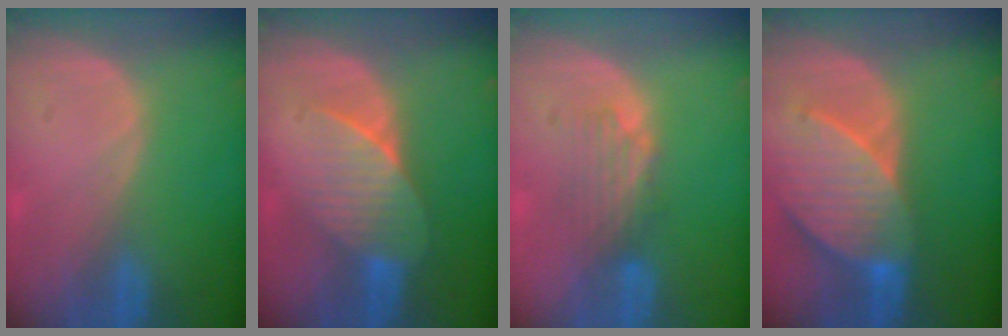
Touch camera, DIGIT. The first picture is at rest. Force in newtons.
{"total": 7.1, "press": 6.7, "slide": 2.2}
{"total": 4.4, "press": 3.8, "slide": 2.2}
{"total": 9.6, "press": 8.7, "slide": 4.0}